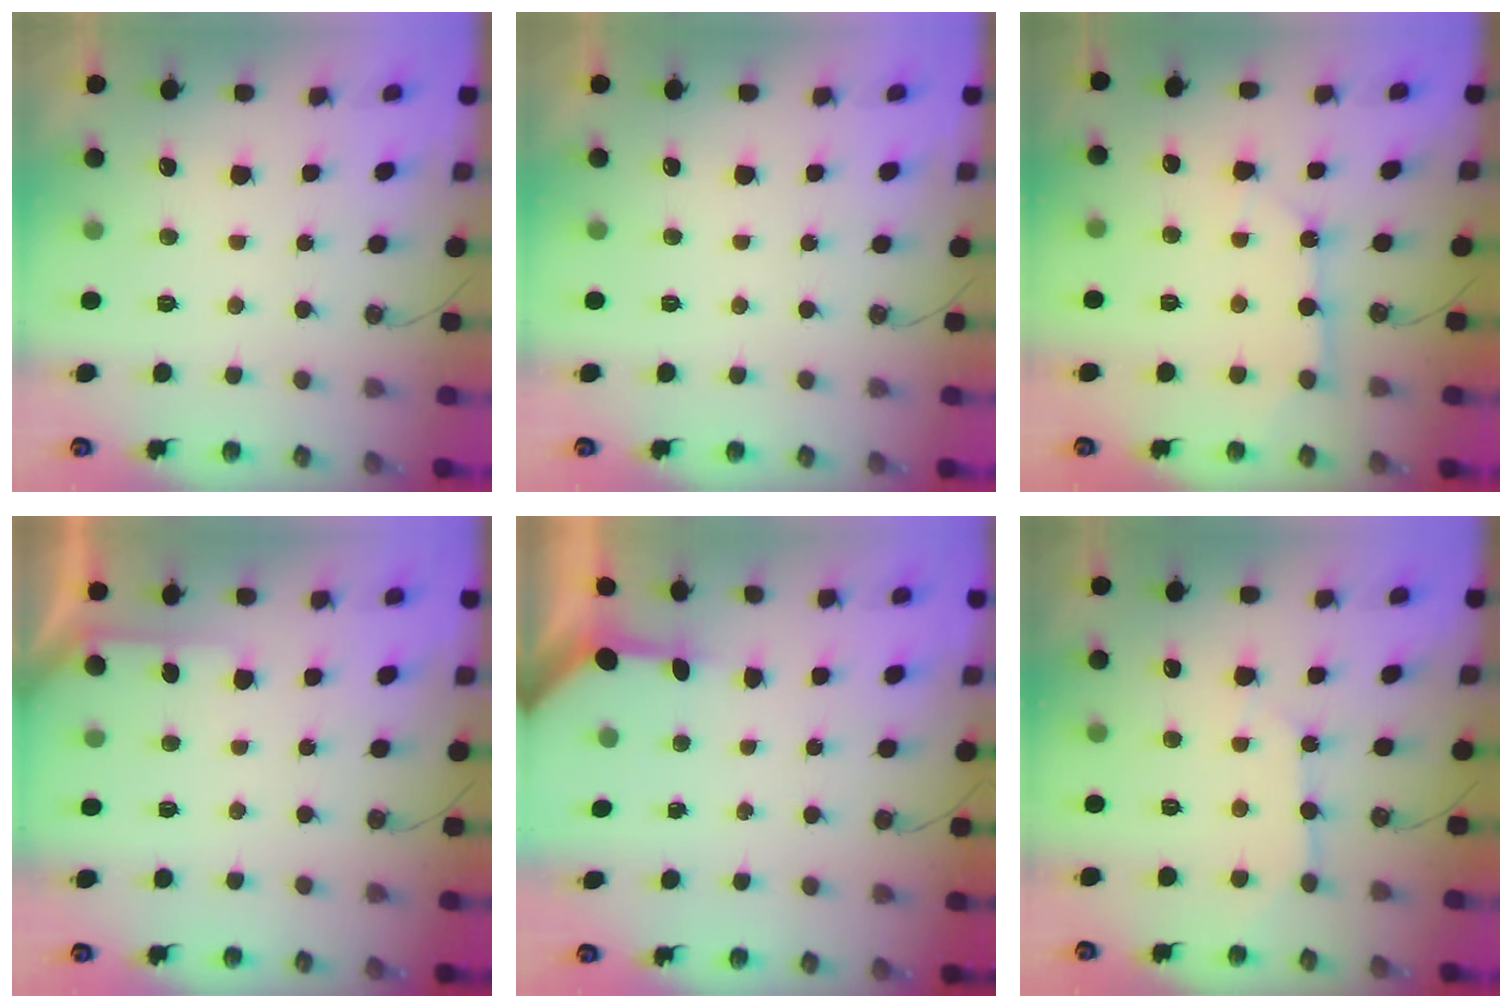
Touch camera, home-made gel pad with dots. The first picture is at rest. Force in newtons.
{"total": 0.0}
{"total": 6.1, "press": 6.0, "slide": 0.6}
{"total": 3.1, "press": 3.1, "slide": 0.3}
{"total": 3.4, "press": 3.3, "slide": 0.4}
{"total": 4.7, "press": 4.7, "slide": 0.4}